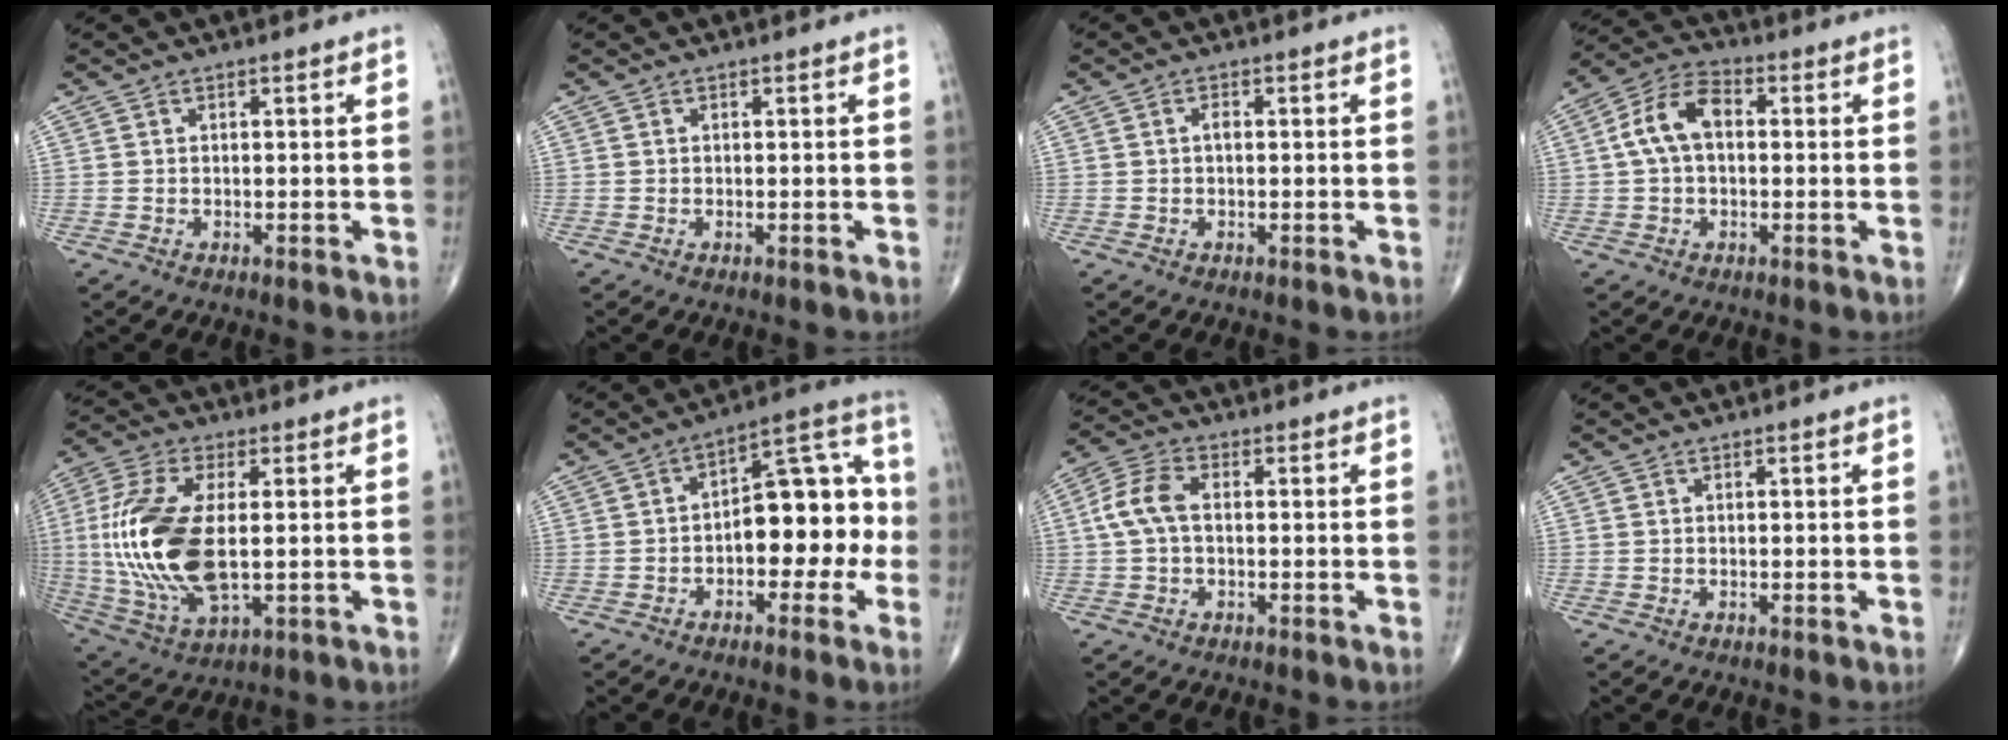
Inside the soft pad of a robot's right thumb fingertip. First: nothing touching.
{"total": 0.0}
{"total": 1.0, "force": [-0.1, 0.5, 0.9], "torque": [-0.012, 0.002, -0.004]}
{"total": 9.0, "force": [0.8, 5.5, 7.1], "torque": [-0.136, 0.030, 0.009]}
{"total": 19.6, "force": [0.2, 9.0, 17.4], "torque": [-0.389, -0.012, 0.010]}
{"total": 13.9, "force": [-2.1, 7.5, 11.4], "torque": [-0.115, 0.051, -0.038]}
{"total": 6.6, "force": [0.3, 3.9, 5.3], "torque": [-0.120, 0.021, 0.000]}
{"total": 0.0}